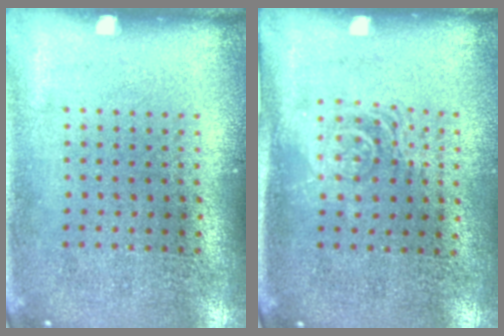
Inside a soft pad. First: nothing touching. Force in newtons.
{"total": 1.6, "press": 1.4, "slide": 0.7}